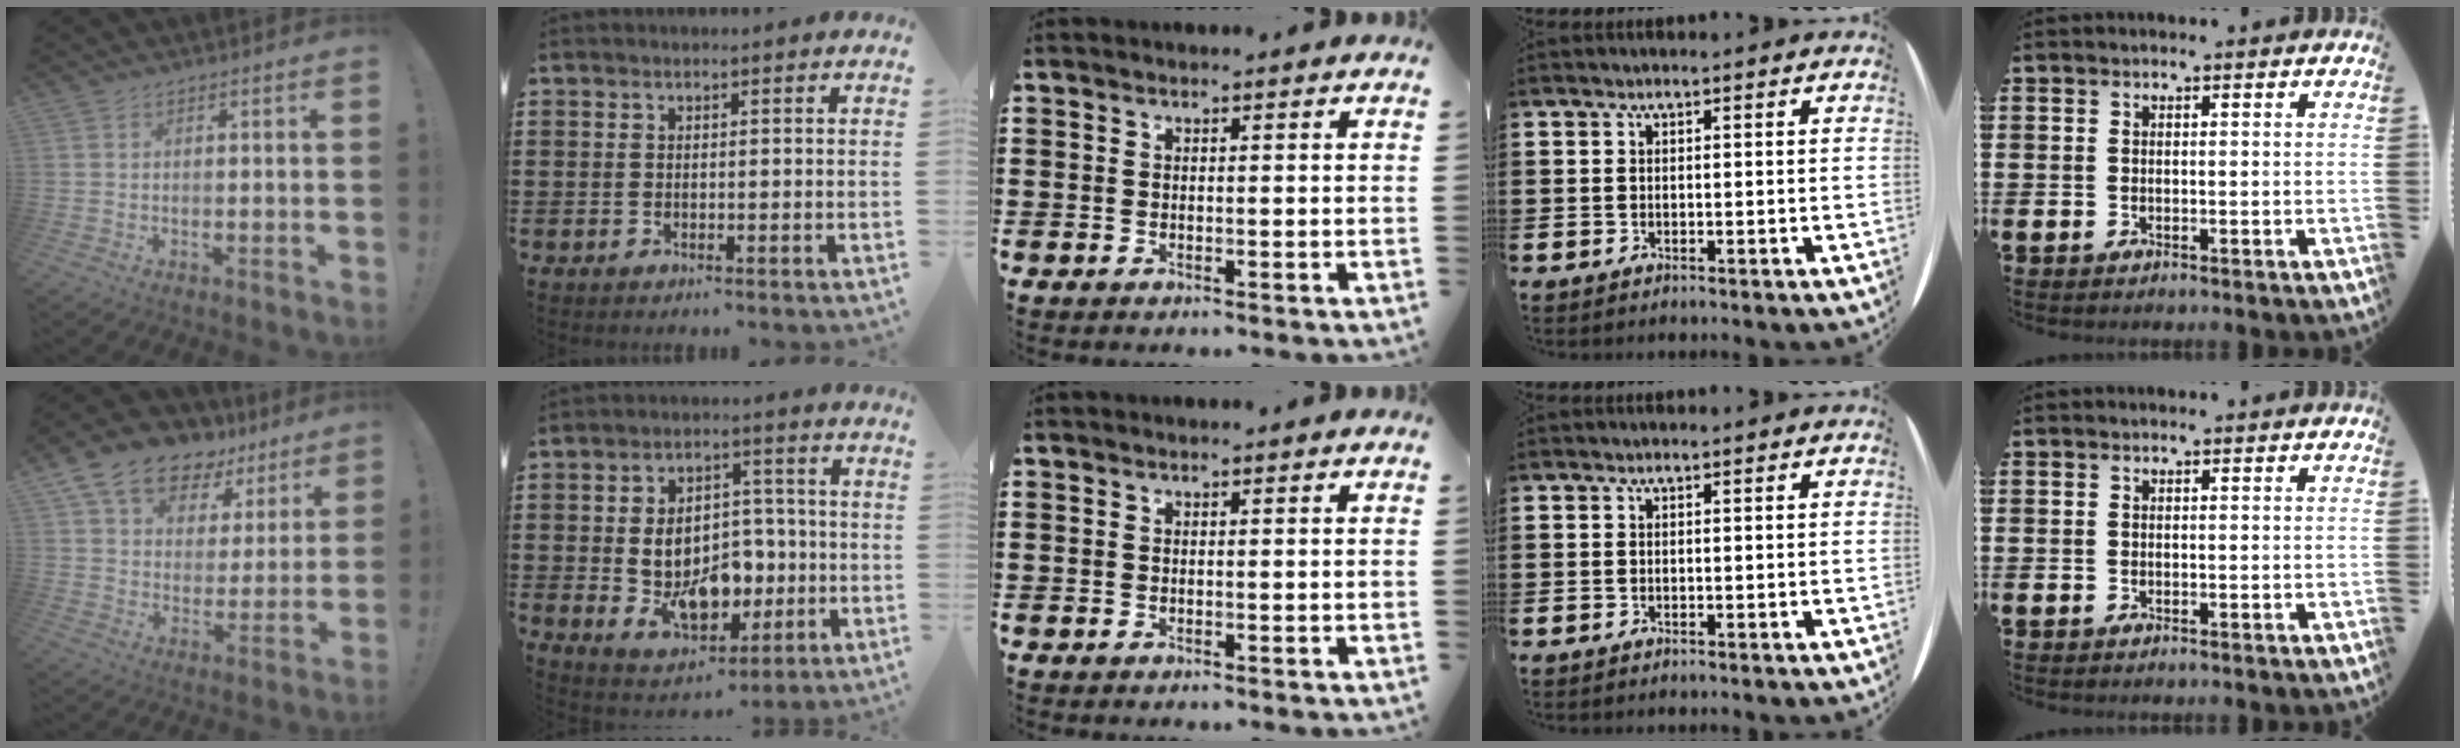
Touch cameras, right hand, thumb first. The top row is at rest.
{"thumb": {"total": 14.5, "force": [10.8, 8.0, 5.4], "torque": [-0.103, -0.077, 0.199]}, "index": {"total": 10.4, "force": [-1.2, 7.3, 7.3], "torque": [-0.124, 0.007, -0.020]}}